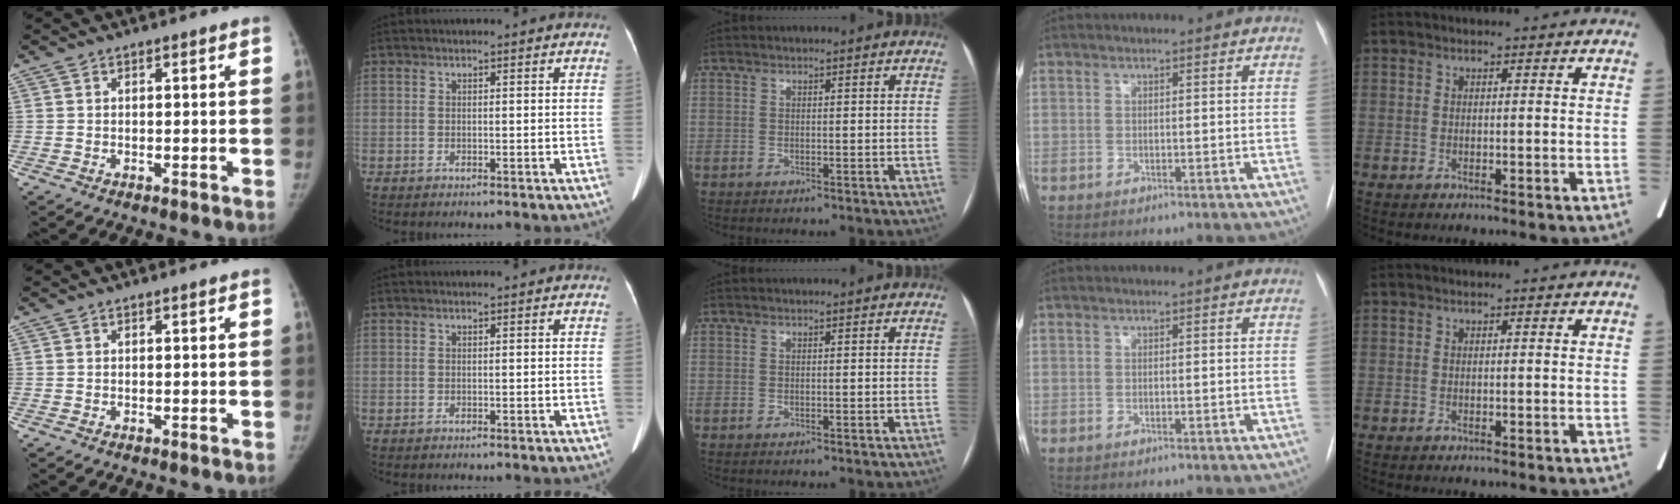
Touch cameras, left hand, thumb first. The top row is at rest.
{}